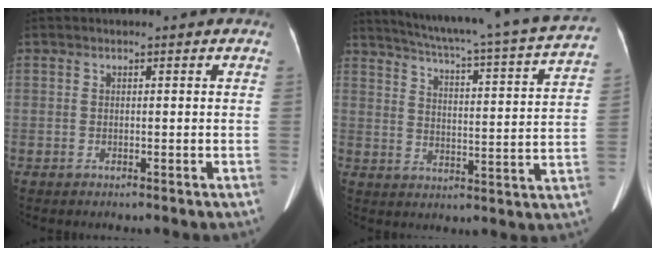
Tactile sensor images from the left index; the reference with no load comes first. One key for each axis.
{"total": 24.6, "fx": 22.1, "fy": 0.0, "fz": 10.9, "tx": -0.174, "ty": -0.053, "tz": 0.278}